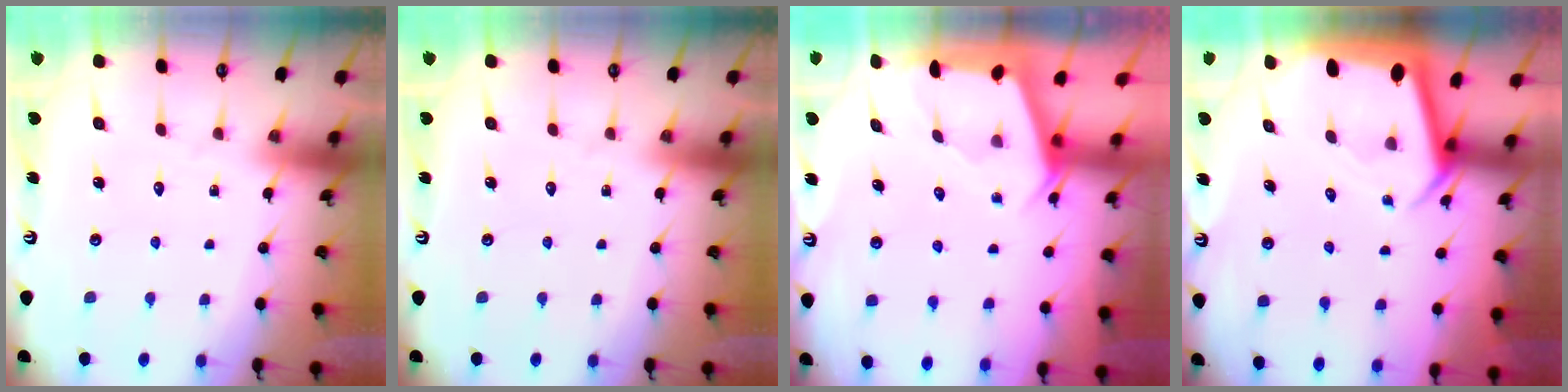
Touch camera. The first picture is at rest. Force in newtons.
{"total": 0.0}
{"total": 2.2, "press": 2.1, "slide": 0.3}
{"total": 2.3, "press": 2.3, "slide": 0.2}